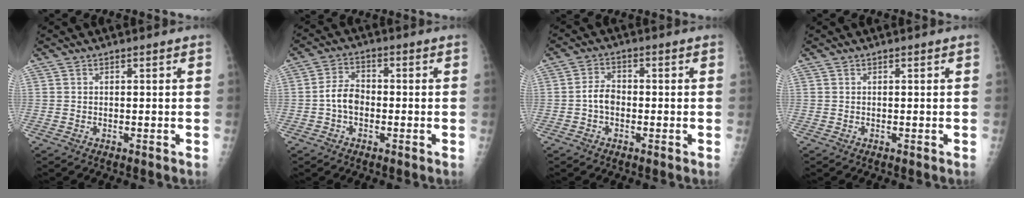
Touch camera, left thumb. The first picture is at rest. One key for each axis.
{"total": 5.0, "fx": -1.3, "fy": 3.5, "fz": 3.3, "tx": -0.052, "ty": 0.019, "tz": -0.030}
{"total": 3.7, "fx": -1.0, "fy": 2.5, "fz": 2.5, "tx": -0.038, "ty": 0.015, "tz": -0.023}
{"total": 0.0}